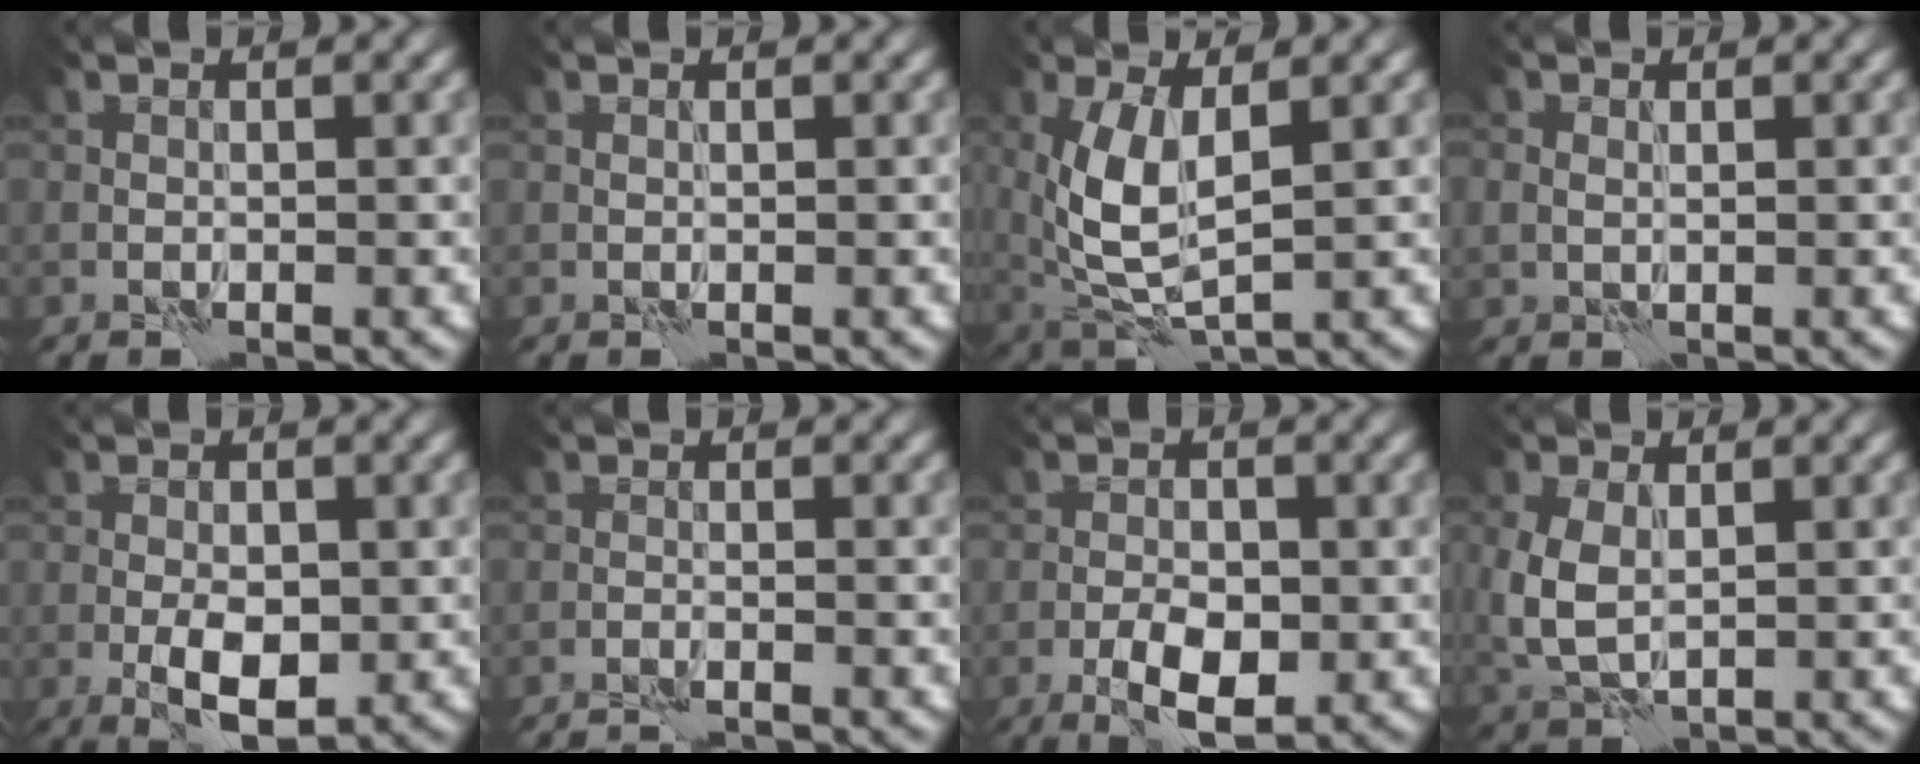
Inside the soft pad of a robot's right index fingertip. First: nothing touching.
{"total": 0.0}
{"total": 5.9, "force": [1.3, 2.3, 5.3], "torque": [-0.125, -0.008, 0.029]}
{"total": 1.3, "force": [0.4, 1.0, 0.8], "torque": [-0.014, 0.000, 0.010]}
{"total": 4.5, "force": [-1.1, 2.1, 3.9], "torque": [-0.067, -0.001, -0.017]}
{"total": 2.9, "force": [-2.8, 0.1, 0.8], "torque": [-0.013, 0.004, -0.042]}
{"total": 4.2, "force": [-1.6, 1.8, 3.4], "torque": [-0.060, 0.000, -0.028]}
{"total": 3.9, "force": [0.6, 2.4, 3.0], "torque": [-0.082, -0.003, 0.016]}